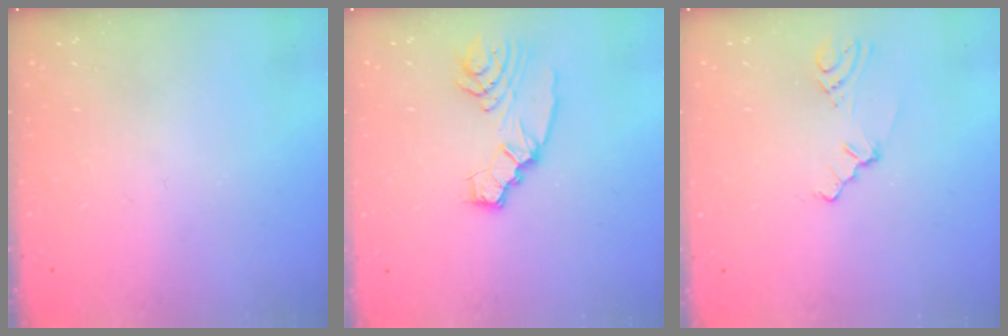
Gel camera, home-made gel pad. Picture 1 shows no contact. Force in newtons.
{"total": 6.6, "press": 6.6, "slide": 0.7}
{"total": 2.1, "press": 2.0, "slide": 0.7}